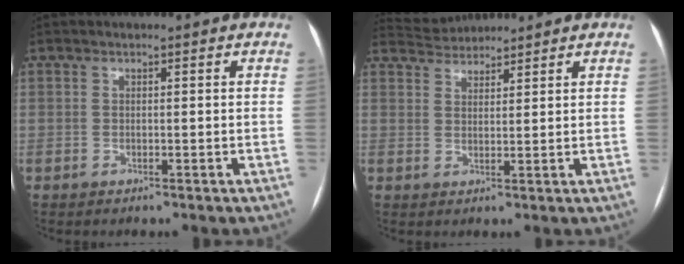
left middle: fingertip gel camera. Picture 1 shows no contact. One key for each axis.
{"total": 4.3, "fx": 4.2, "fy": 0.5, "fz": -0.1, "tx": -0.005, "ty": 0.025, "tz": 0.077}